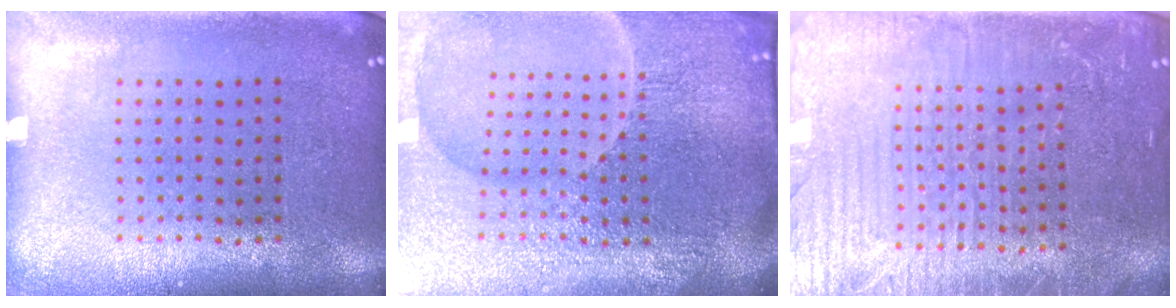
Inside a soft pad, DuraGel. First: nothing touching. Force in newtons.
{"total": 6.7, "press": 6.0, "slide": 3.0}
{"total": 4.3, "press": 3.9, "slide": 1.6}